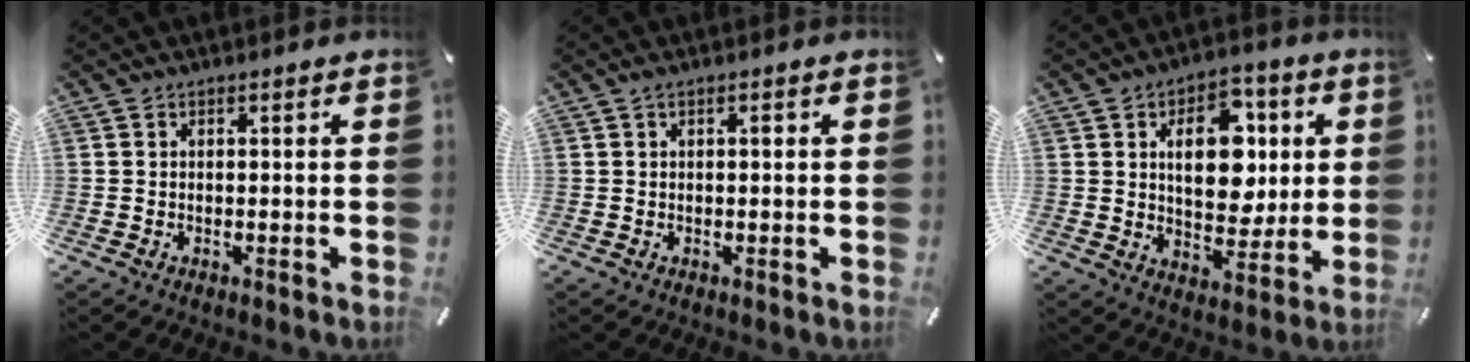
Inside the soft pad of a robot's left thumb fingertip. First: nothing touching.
{"total": 1.0, "force": [0.3, 0.4, 0.9], "torque": [-0.017, 0.004, 0.004]}
{"total": 14.3, "force": [3.5, 9.8, 9.7], "torque": [-0.132, -0.002, 0.059]}